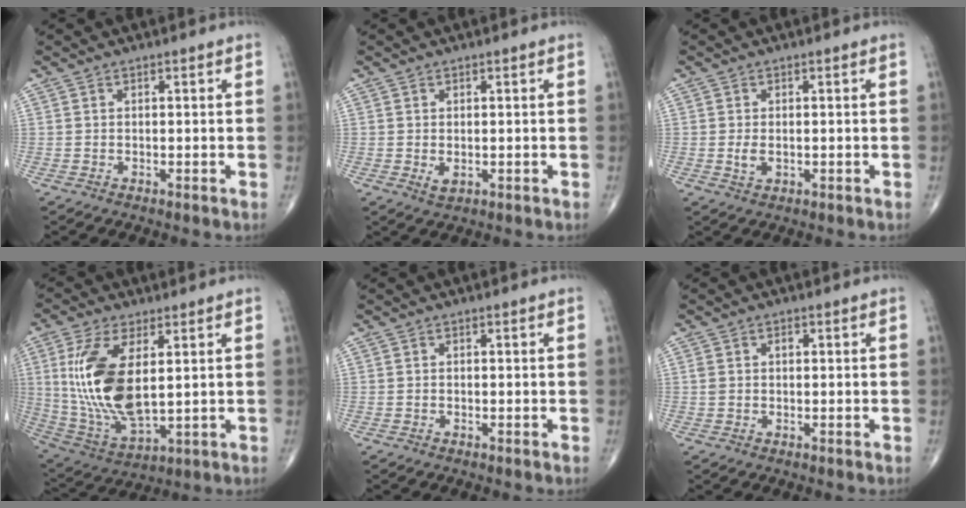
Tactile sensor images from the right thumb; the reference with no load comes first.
{"total": 1.7, "force": [-0.1, 1.1, 1.3], "torque": [-0.019, -0.003, 0.004]}
{"total": 2.1, "force": [-0.1, 1.3, 1.7], "torque": [-0.033, -0.003, 0.000]}
{"total": 17.3, "force": [2.9, 7.9, 15.1], "torque": [-0.311, -0.020, 0.070]}
{"total": 0.0}
{"total": 1.7, "force": [0.3, 1.2, 1.1], "torque": [-0.026, 0.010, 0.007]}